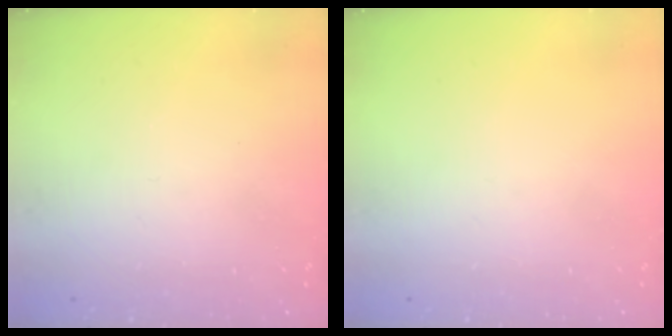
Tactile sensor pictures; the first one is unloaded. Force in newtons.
{"total": 0.0}